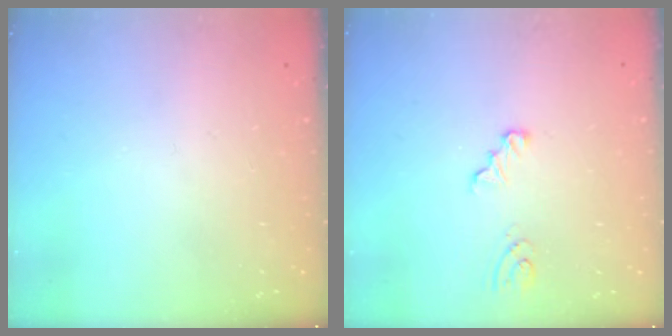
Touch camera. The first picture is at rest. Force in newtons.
{"total": 4.3, "press": 4.2, "slide": 0.4}